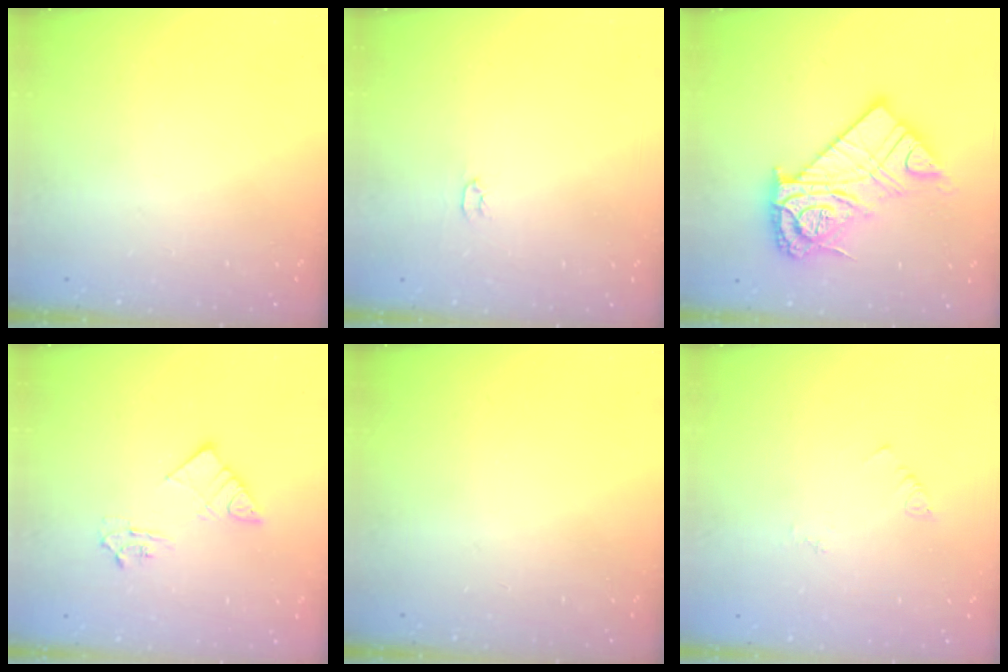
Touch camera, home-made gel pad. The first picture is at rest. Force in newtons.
{"total": 2.0, "press": 2.0, "slide": 0.3}
{"total": 20.3, "press": 20.1, "slide": 2.2}
{"total": 7.6, "press": 7.5, "slide": 0.8}
{"total": 0.0}
{"total": 2.5, "press": 2.5, "slide": 0.4}